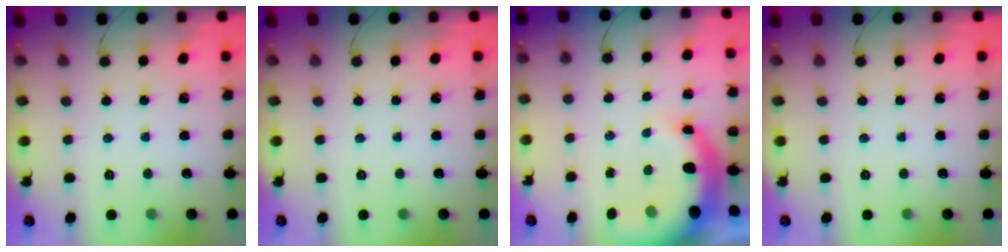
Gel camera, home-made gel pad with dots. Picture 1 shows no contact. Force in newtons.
{"total": 0.0}
{"total": 7.1, "press": 6.9, "slide": 1.7}
{"total": 0.0}